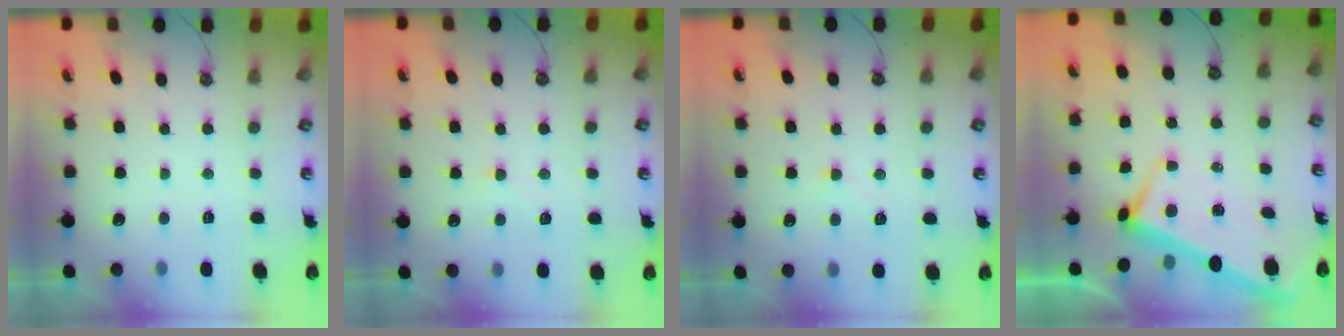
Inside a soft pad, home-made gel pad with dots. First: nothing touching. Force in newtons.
{"total": 0.8, "press": 0.1, "slide": 0.8}
{"total": 2.0, "press": 2.0, "slide": 0.4}
{"total": 2.5, "press": 2.4, "slide": 0.9}